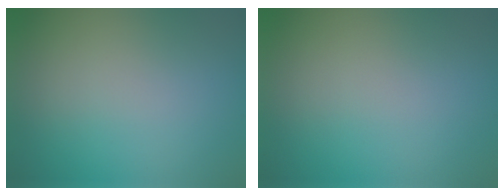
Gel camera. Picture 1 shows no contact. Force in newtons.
{"total": 0.0}